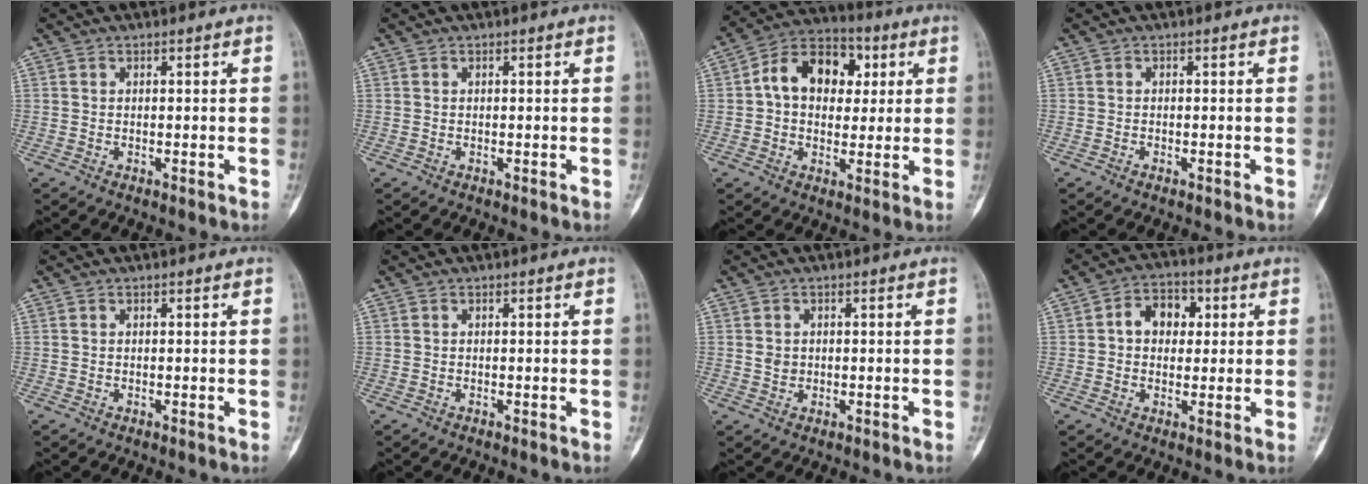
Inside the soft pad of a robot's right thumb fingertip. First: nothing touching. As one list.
[{"total": 0.0}, {"total": 13.6, "force": [2.7, 9.8, 9.0], "torque": [-0.105, 0.018, 0.034]}, {"total": 0.6, "force": [-0.5, 0.2, 0.4], "torque": [-0.011, 0.002, -0.006]}, {"total": 0.0}, {"total": 0.0}, {"total": 1.7, "force": [0.1, 1.5, 0.9], "torque": [-0.009, 0.002, 0.004]}, {"total": 7.6, "force": [1.4, 5.7, 4.8], "torque": [-0.043, 0.012, 0.015]}]